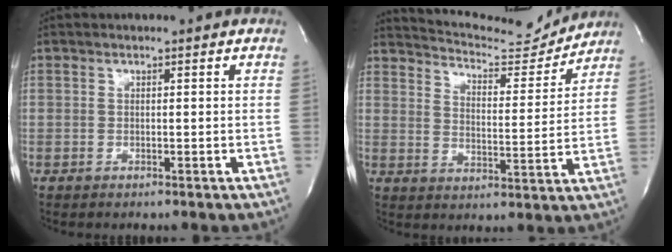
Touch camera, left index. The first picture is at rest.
{"total": 12.6, "force": [12.3, 1.3, 1.9], "torque": [-0.031, -0.018, 0.175]}